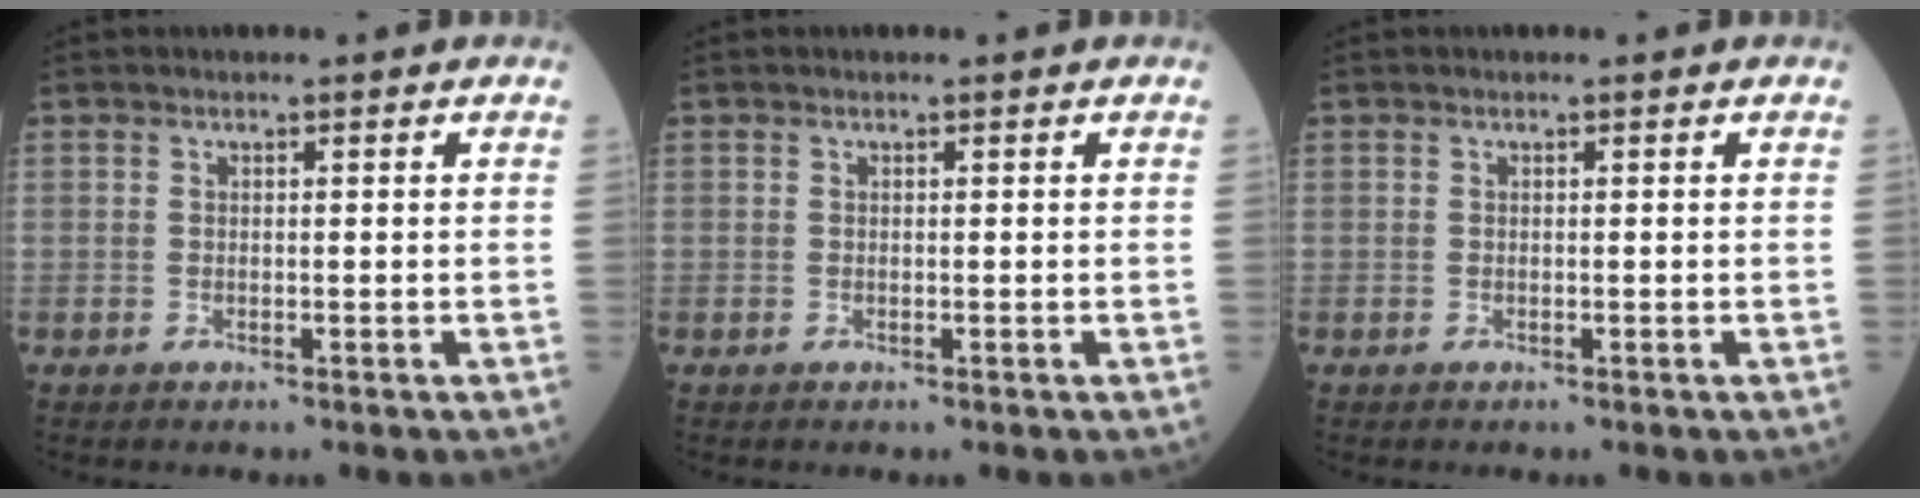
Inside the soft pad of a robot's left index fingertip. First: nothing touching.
{"total": 0.0}
{"total": 0.0}